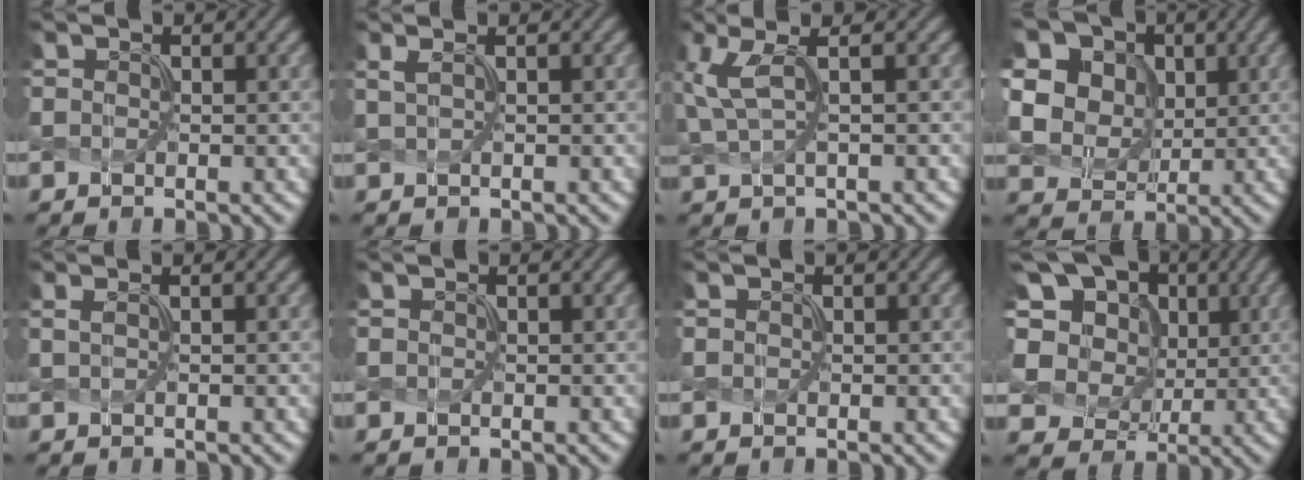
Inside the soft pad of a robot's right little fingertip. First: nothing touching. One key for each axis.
{"total": 2.6, "fx": 1.4, "fy": 1.3, "fz": 1.8, "tx": -0.022, "ty": 0.016, "tz": 0.005}
{"total": 3.1, "fx": 1.1, "fy": 0.6, "fz": 2.9, "tx": -0.081, "ty": 0.012, "tz": 0.035}
{"total": 13.6, "fx": 5.3, "fy": 11.2, "fz": 5.5, "tx": -0.169, "ty": 0.030, "tz": 0.112}
{"total": 2.1, "fx": 0.9, "fy": 1.0, "fz": 1.5, "tx": -0.013, "ty": 0.011, "tz": -0.007}
{"total": 0.0}
{"total": 0.0}
{"total": 11.6, "fx": 4.4, "fy": 9.2, "fz": 5.6, "tx": -0.130, "ty": 0.028, "tz": 0.070}